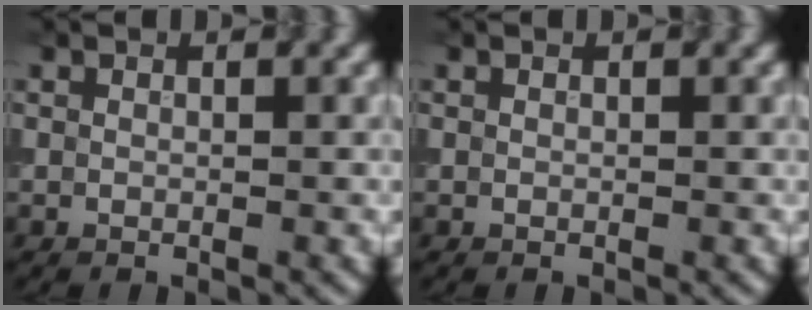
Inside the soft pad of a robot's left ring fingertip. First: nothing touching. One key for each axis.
{"total": 0.0}